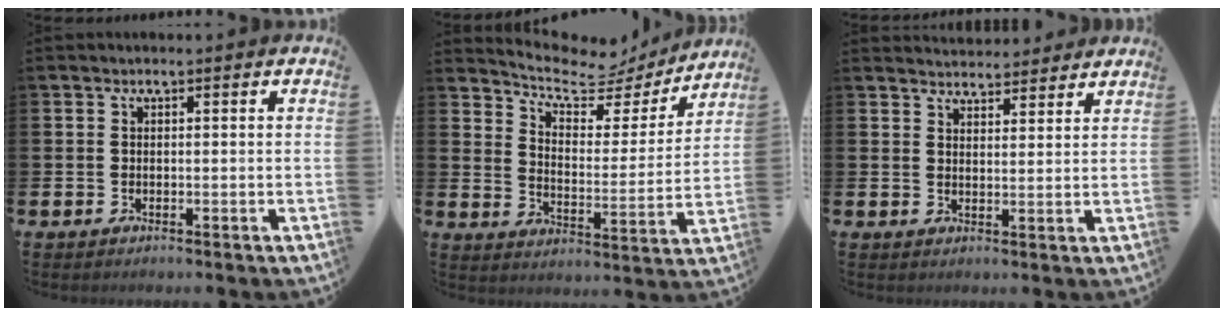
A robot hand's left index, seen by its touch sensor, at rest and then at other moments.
{"total": 7.6, "force": [6.9, 2.5, 2.2], "torque": [-0.062, -0.059, 0.112]}
{"total": 3.7, "force": [3.6, 0.6, -0.4], "torque": [0.004, -0.021, 0.066]}